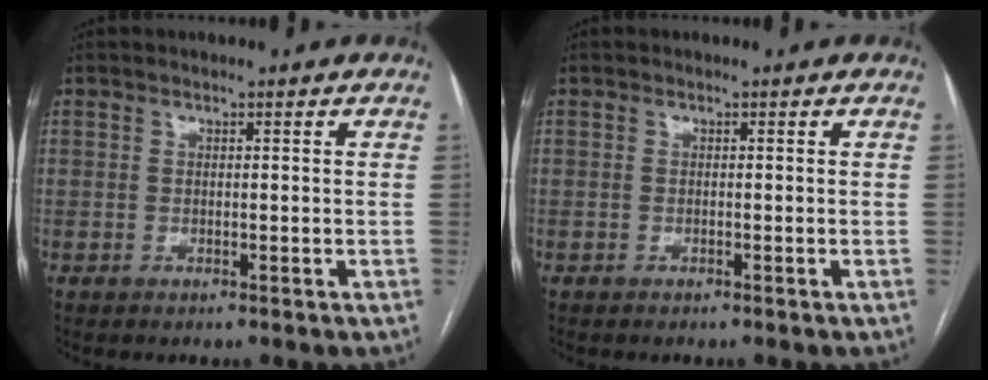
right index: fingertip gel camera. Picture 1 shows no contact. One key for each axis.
{"total": 0.0}